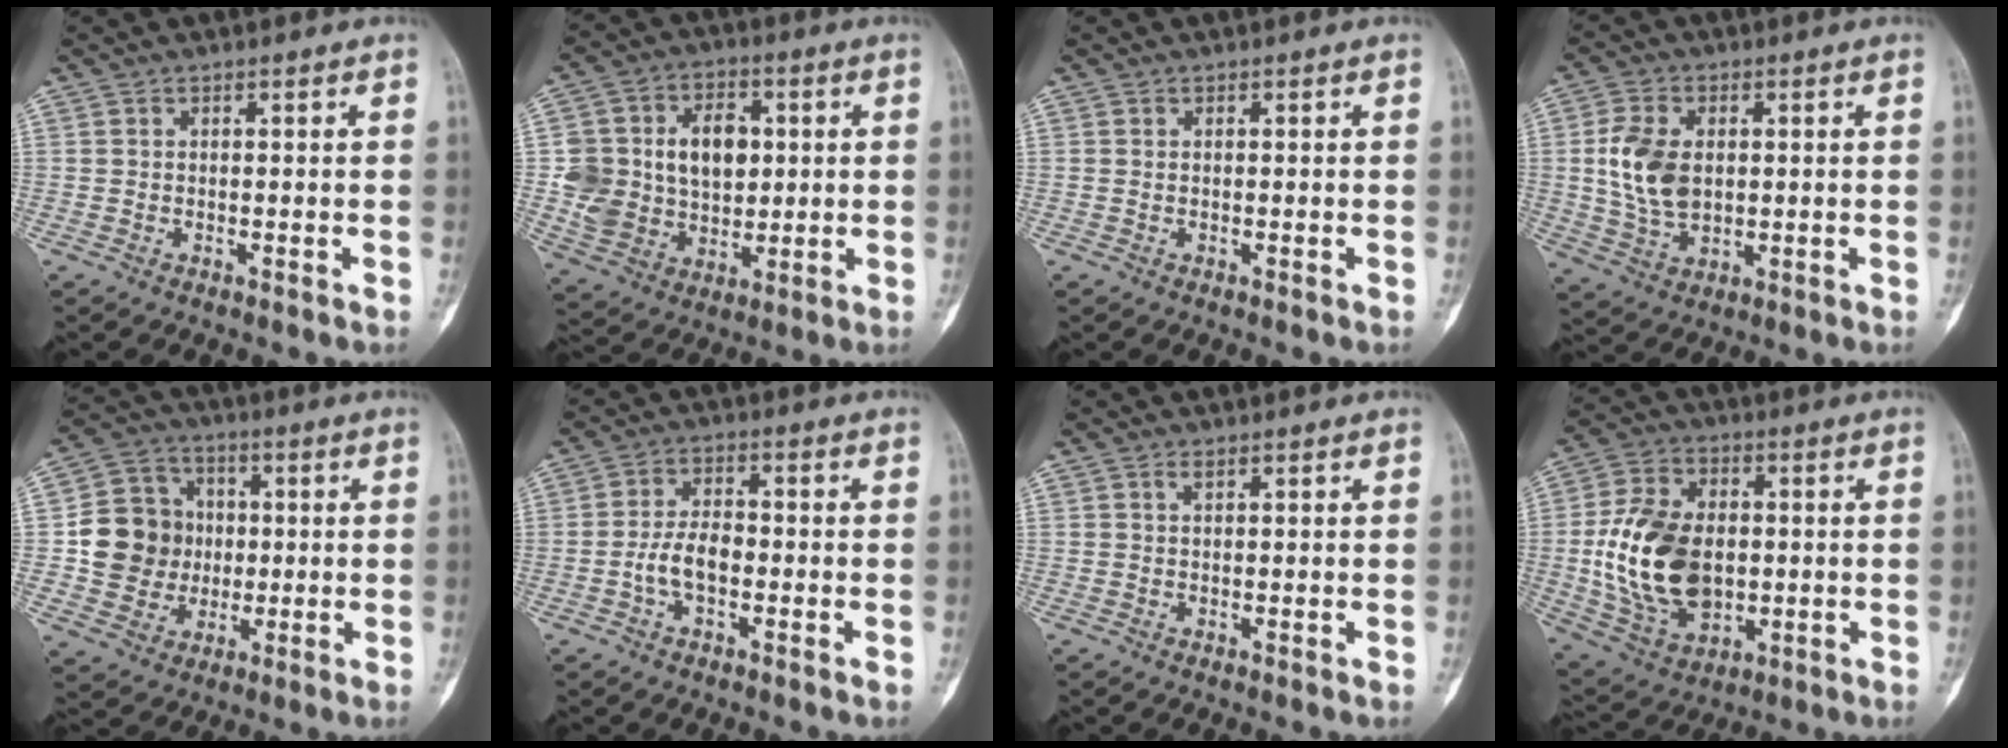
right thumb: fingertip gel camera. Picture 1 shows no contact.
{"total": 16.3, "force": [1.9, 12.4, 10.5], "torque": [-0.147, 0.007, 0.047]}
{"total": 0.0}
{"total": 10.4, "force": [1.1, 6.8, 7.8], "torque": [-0.151, -0.005, 0.029]}
{"total": 12.8, "force": [0.0, 11.7, 5.1], "torque": [-0.054, 0.019, 0.005]}
{"total": 5.7, "force": [-1.6, 3.2, 4.5], "torque": [-0.081, 0.022, -0.034]}
{"total": 0.8, "force": [0.4, 0.3, 0.5], "torque": [-0.011, 0.002, 0.008]}
{"total": 18.9, "force": [-0.5, 12.6, 14.2], "torque": [-0.249, 0.001, 0.005]}